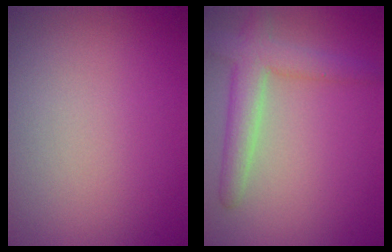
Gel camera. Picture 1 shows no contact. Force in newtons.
{"total": 3.8, "press": 3.8, "slide": 0.2}